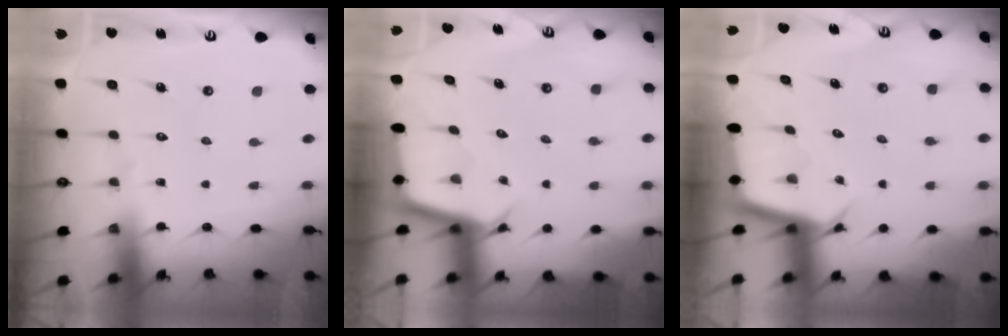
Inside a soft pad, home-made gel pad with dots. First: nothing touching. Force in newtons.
{"total": 2.8, "press": 2.8, "slide": 0.0}
{"total": 3.0, "press": 3.0, "slide": 0.0}